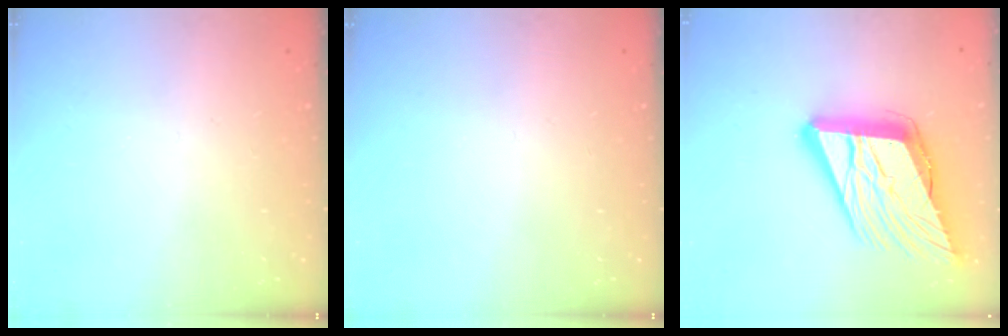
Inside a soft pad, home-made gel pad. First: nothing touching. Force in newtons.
{"total": 0.0}
{"total": 23.3, "press": 22.8, "slide": 5.1}